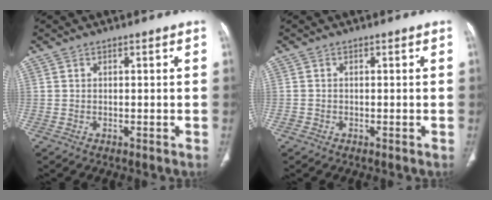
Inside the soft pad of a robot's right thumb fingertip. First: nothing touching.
{"total": 0.5, "force": [-0.2, 0.5, 0.1], "torque": [-0.003, 0.003, -0.004]}